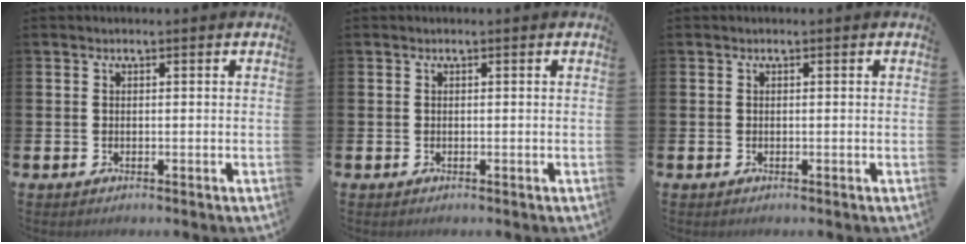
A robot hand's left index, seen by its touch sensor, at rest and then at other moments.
{"total": 0.0}
{"total": 0.0}